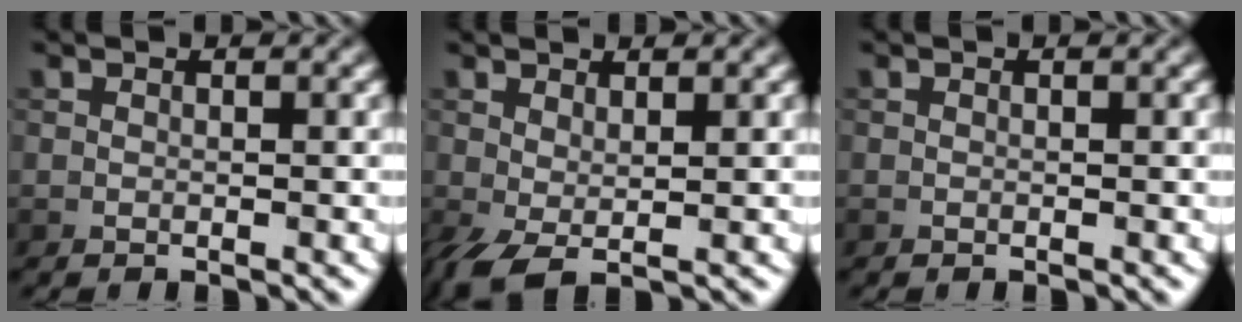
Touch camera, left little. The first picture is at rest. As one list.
[{"total": 2.5, "force": [-0.1, 1.0, 2.3], "torque": [-0.058, -0.001, -0.004]}, {"total": 0.0}]